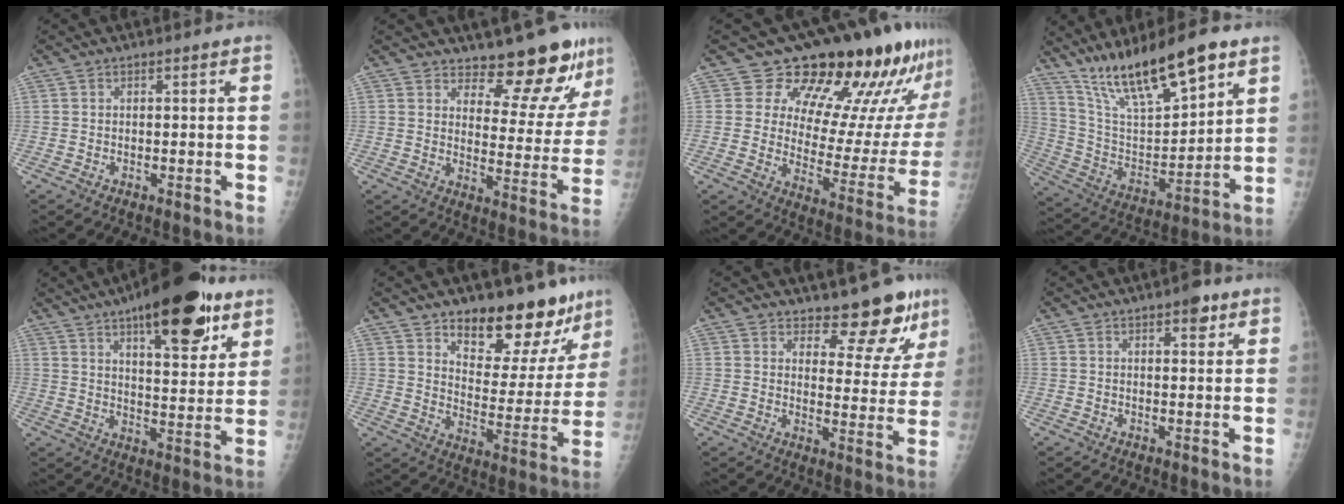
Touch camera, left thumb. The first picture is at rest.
{"total": 12.6, "force": [11.1, 3.8, 4.6], "torque": [-0.021, -0.099, 0.145]}
{"total": 23.1, "force": [18.3, 8.5, 11.2], "torque": [-0.101, -0.116, 0.238]}
{"total": 19.7, "force": [13.6, 5.1, 13.3], "torque": [-0.209, -0.055, 0.255]}
{"total": 20.4, "force": [12.0, 7.1, 14.9], "torque": [-0.189, -0.047, 0.180]}
{"total": 17.8, "force": [13.5, 7.7, 8.6], "torque": [-0.059, -0.101, 0.197]}
{"total": 10.3, "force": [8.7, 3.8, 4.0], "torque": [-0.019, -0.074, 0.112]}
{"total": 3.4, "force": [2.0, 1.4, 2.3], "torque": [-0.020, -0.007, 0.025]}